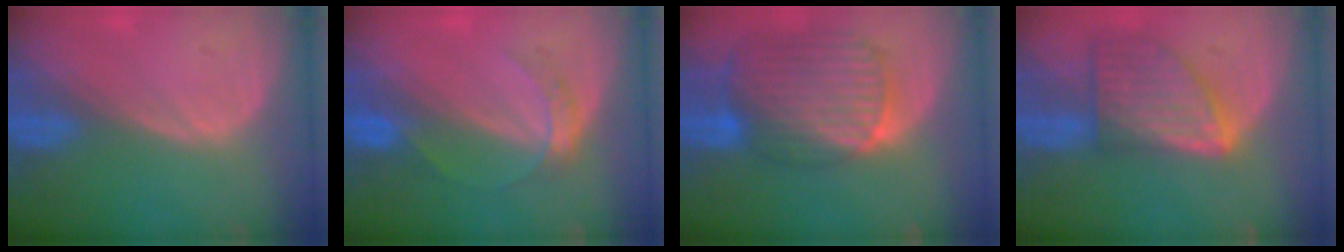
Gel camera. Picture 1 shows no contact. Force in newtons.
{"total": 3.5, "press": 3.5, "slide": 0.4}
{"total": 10.7, "press": 9.2, "slide": 5.5}
{"total": 8.2, "press": 7.4, "slide": 3.4}